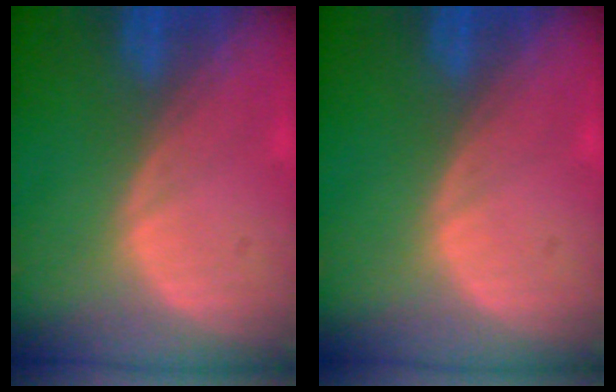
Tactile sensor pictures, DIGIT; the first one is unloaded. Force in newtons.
{"total": 0.0}